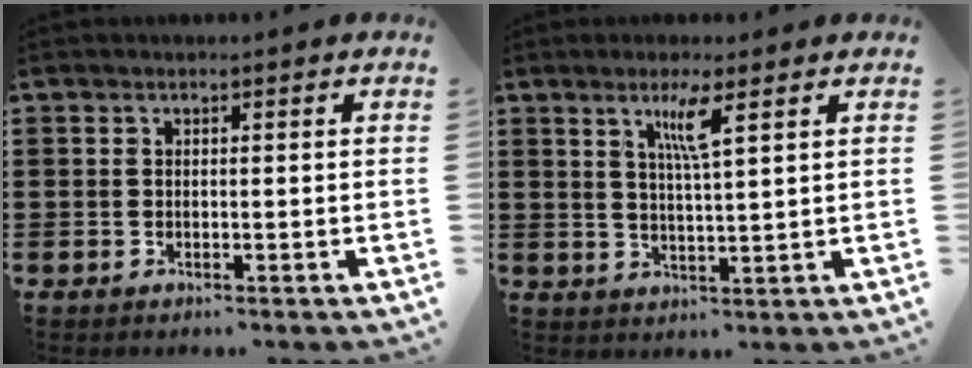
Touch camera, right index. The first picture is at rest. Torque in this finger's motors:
{"motor_torque": [0.47, -0.09, 0.27, 0.13]}